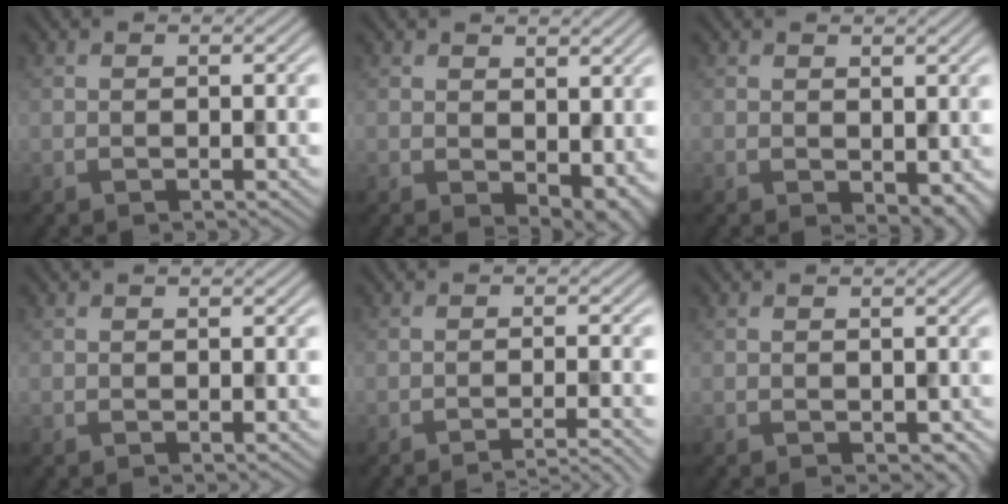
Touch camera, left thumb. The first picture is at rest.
{"total": 4.9, "force": [0.4, 3.1, 3.8], "torque": [-0.061, -0.021, 0.016]}
{"total": 2.5, "force": [0.2, 1.6, 1.9], "torque": [-0.031, -0.009, 0.008]}
{"total": 0.0}
{"total": 3.5, "force": [-2.5, 0.2, 2.4], "torque": [-0.027, 0.008, -0.054]}
{"total": 0.9, "force": [0.1, 0.7, 0.5], "torque": [-0.011, -0.005, 0.004]}